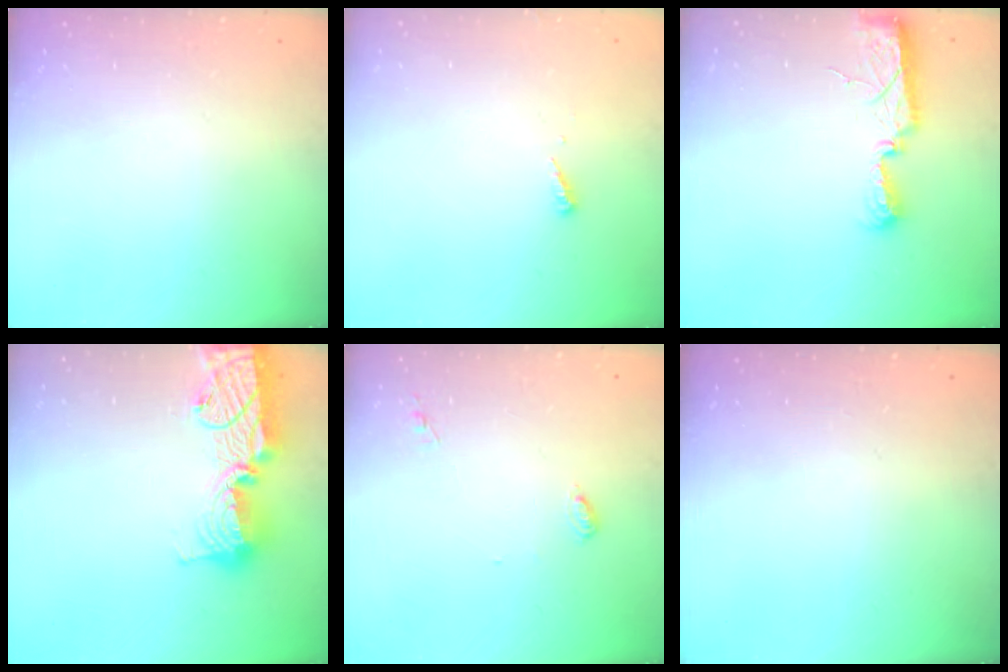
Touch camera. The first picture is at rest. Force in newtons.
{"total": 3.5, "press": 3.5, "slide": 0.2}
{"total": 10.7, "press": 9.0, "slide": 5.8}
{"total": 17.5, "press": 17.4, "slide": 1.3}
{"total": 4.6, "press": 4.6, "slide": 0.4}
{"total": 0.0}